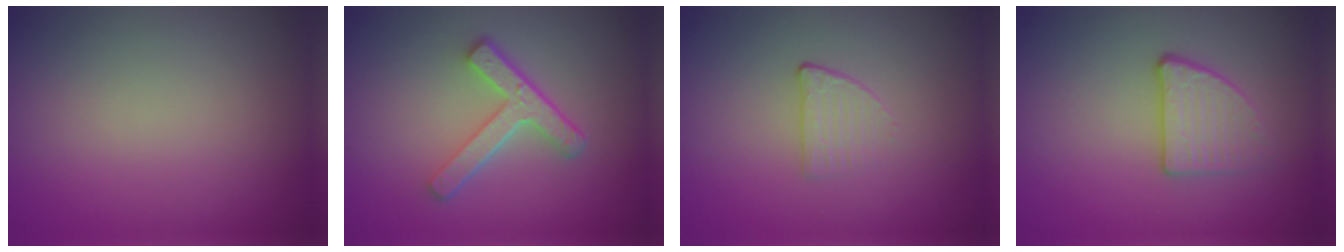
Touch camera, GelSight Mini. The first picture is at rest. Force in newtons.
{"total": 4.5, "press": 3.3, "slide": 3.0}
{"total": 1.3, "press": 0.8, "slide": 1.0}
{"total": 2.8, "press": 2.3, "slide": 1.5}